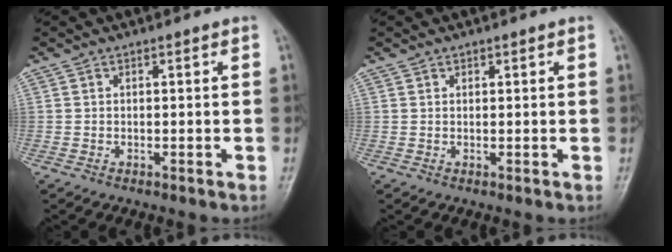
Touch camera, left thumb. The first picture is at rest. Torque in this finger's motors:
{"motor_torque": [-0.22, -0.12, -0.16, -0.21, 0.00]}